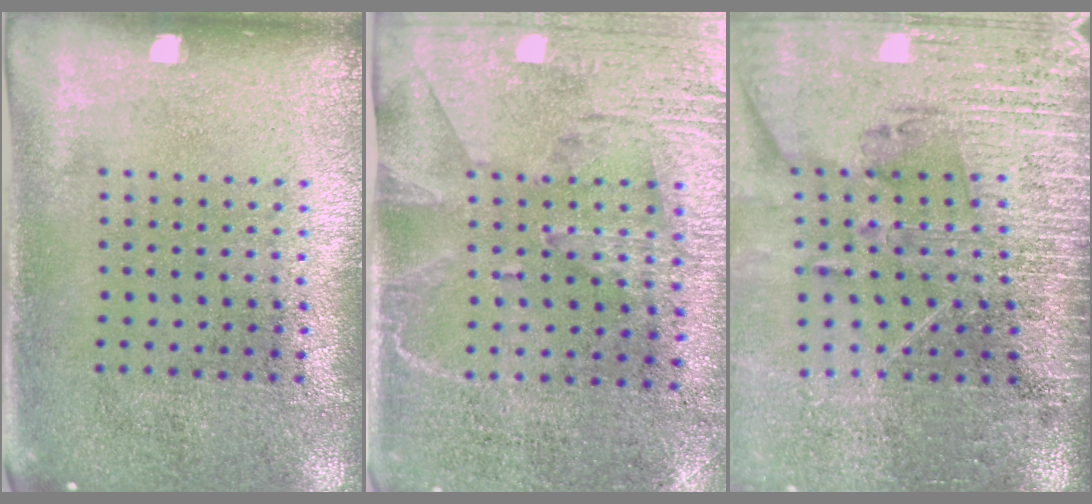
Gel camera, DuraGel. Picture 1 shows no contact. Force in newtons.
{"total": 2.9, "press": 2.6, "slide": 1.4}
{"total": 3.5, "press": 3.2, "slide": 1.4}